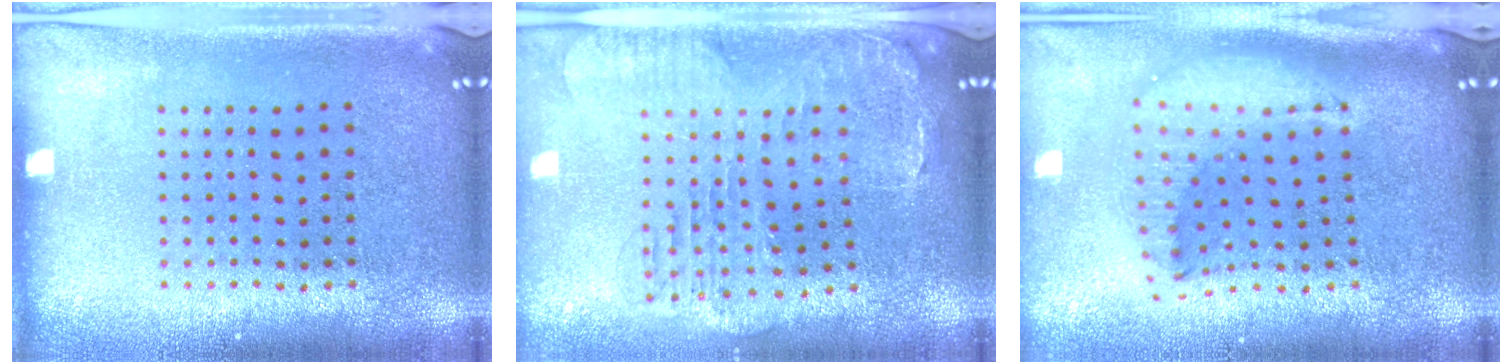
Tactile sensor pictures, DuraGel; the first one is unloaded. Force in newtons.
{"total": 1.4, "press": 1.3, "slide": 0.3}
{"total": 2.1, "press": 1.6, "slide": 1.3}